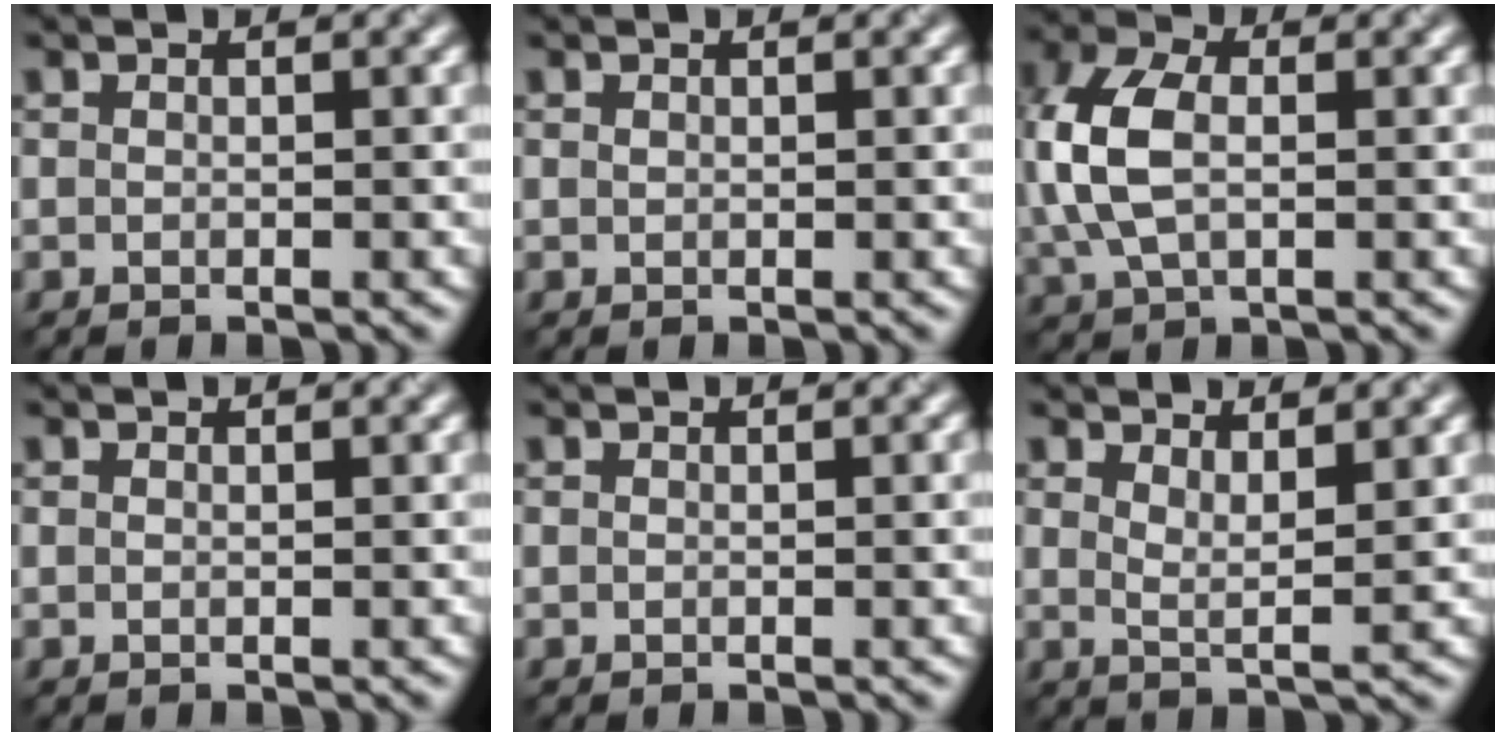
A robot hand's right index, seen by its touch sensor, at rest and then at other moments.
{"total": 0.0}
{"total": 6.0, "force": [0.1, 3.9, 4.6], "torque": [-0.120, 0.014, 0.004]}
{"total": 0.0}
{"total": 1.0, "force": [0.1, 0.3, 0.9], "torque": [-0.005, 0.005, 0.003]}
{"total": 2.0, "force": [1.4, 0.4, 1.4], "torque": [-0.017, -0.004, 0.030]}